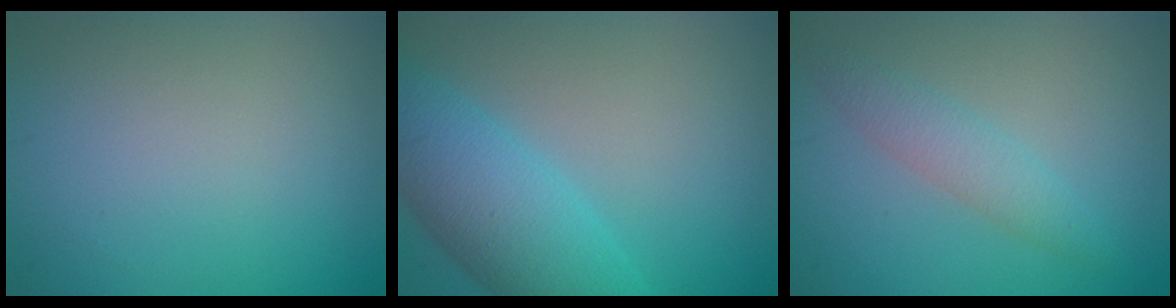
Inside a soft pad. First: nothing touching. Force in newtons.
{"total": 6.7, "press": 6.6, "slide": 0.2}
{"total": 2.4, "press": 2.4, "slide": 0.1}